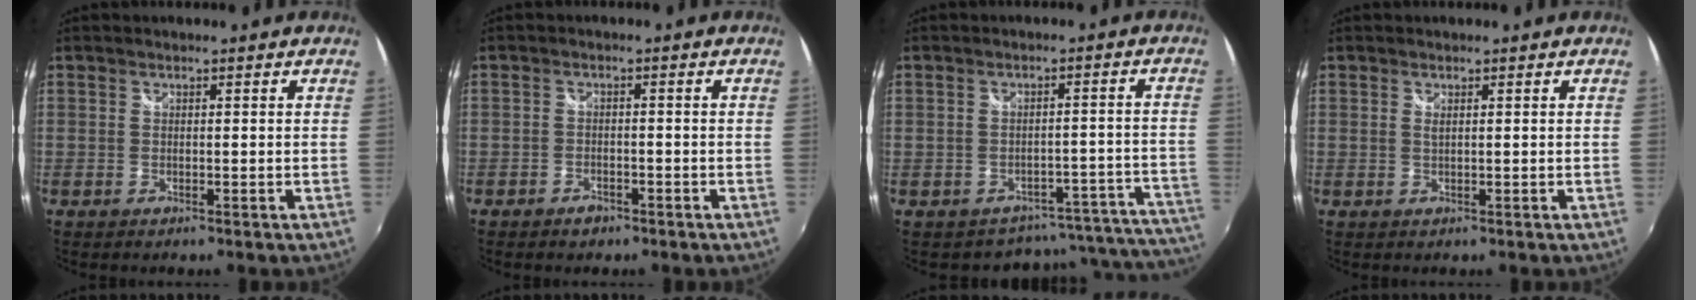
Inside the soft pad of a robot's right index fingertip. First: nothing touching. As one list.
[{"total": 2.5, "force": [-1.8, 1.6, 0.8], "torque": [-0.022, 0.000, -0.030]}, {"total": 14.0, "force": [-12.6, 5.9, 1.8], "torque": [0.000, 0.050, -0.147]}, {"total": 0.7, "force": [0.4, 0.0, 0.6], "torque": [-0.012, 0.005, 0.009]}]